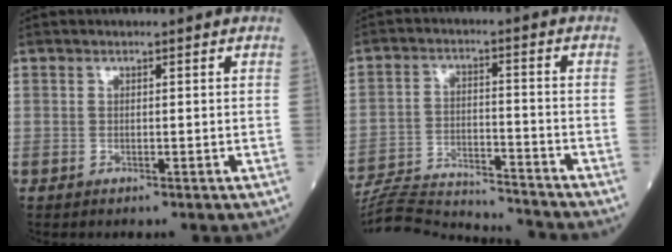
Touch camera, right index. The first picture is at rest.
{"total": 18.3, "force": [-17.7, 0.7, 4.5], "torque": [-0.101, -0.008, -0.269]}